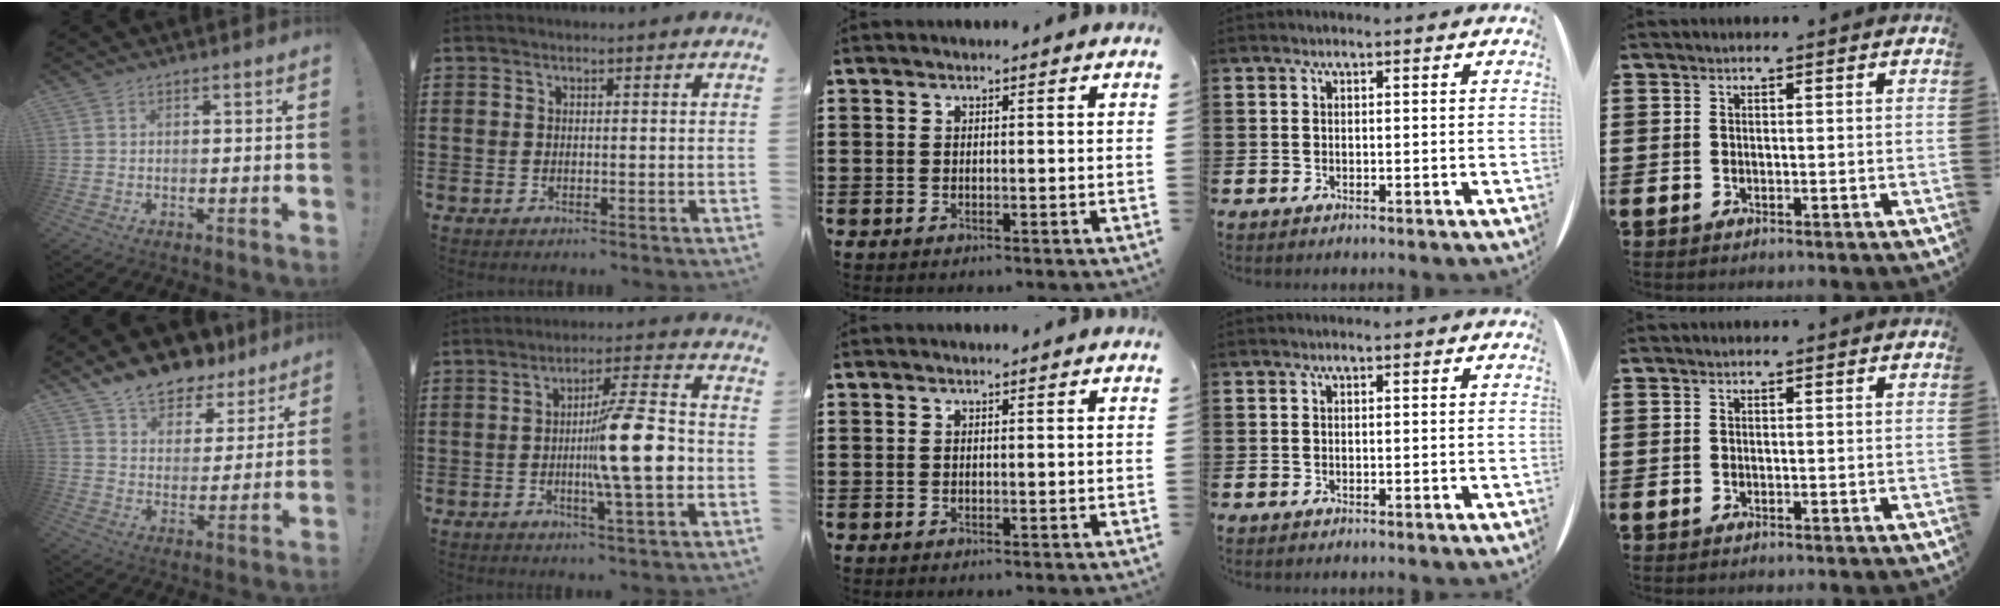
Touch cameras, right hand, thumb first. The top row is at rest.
{"thumb": {"total": 10.7, "force": [9.6, 4.3, 1.9], "torque": [-0.045, -0.081, 0.179]}, "index": {"total": 11.5, "force": [-1.7, 1.8, 11.2], "torque": [-0.170, -0.009, -0.035]}}